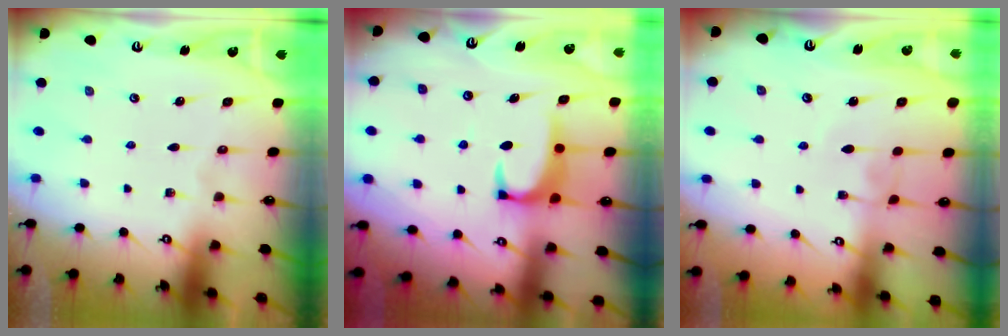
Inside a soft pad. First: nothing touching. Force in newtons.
{"total": 2.0, "press": 2.0, "slide": 0.3}
{"total": 2.4, "press": 2.4, "slide": 0.2}